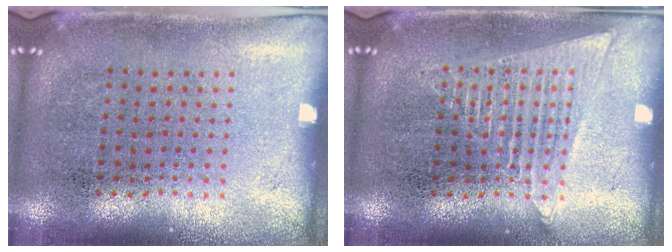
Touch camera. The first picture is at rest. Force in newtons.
{"total": 2.2, "press": 2.2, "slide": 0.2}